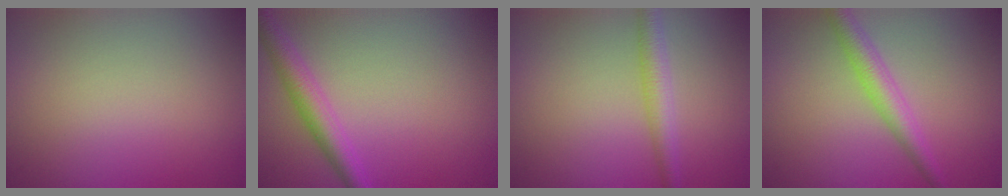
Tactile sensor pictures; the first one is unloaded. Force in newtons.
{"total": 3.3, "press": 3.3, "slide": 0.1}
{"total": 2.7, "press": 2.7, "slide": 0.1}
{"total": 3.1, "press": 3.1, "slide": 0.1}